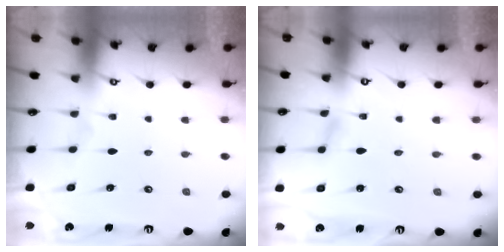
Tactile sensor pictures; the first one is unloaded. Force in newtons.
{"total": 1.2, "press": 1.2, "slide": 0.1}